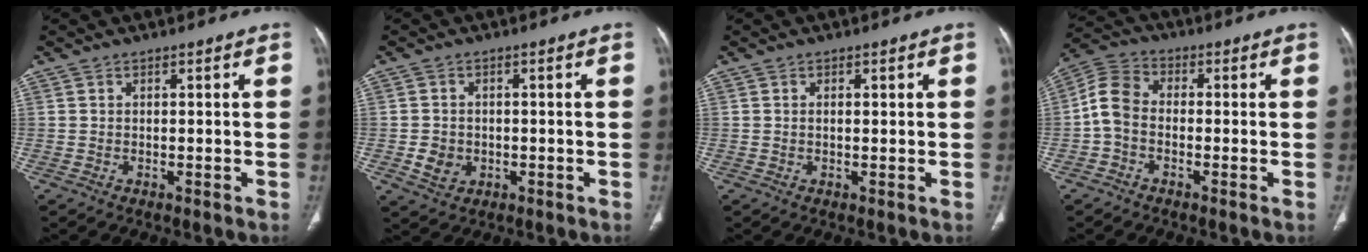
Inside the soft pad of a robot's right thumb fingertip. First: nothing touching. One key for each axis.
{"total": 3.9, "fx": -0.9, "fy": 3.4, "fz": 1.9, "tx": -0.024, "ty": 0.002, "tz": -0.008}
{"total": 0.8, "fx": 0.3, "fy": 0.3, "fz": 0.7, "tx": -0.016, "ty": 0.002, "tz": 0.004}
{"total": 6.7, "fx": -1.2, "fy": 4.8, "fz": 4.4, "tx": -0.084, "ty": 0.024, "tz": -0.040}